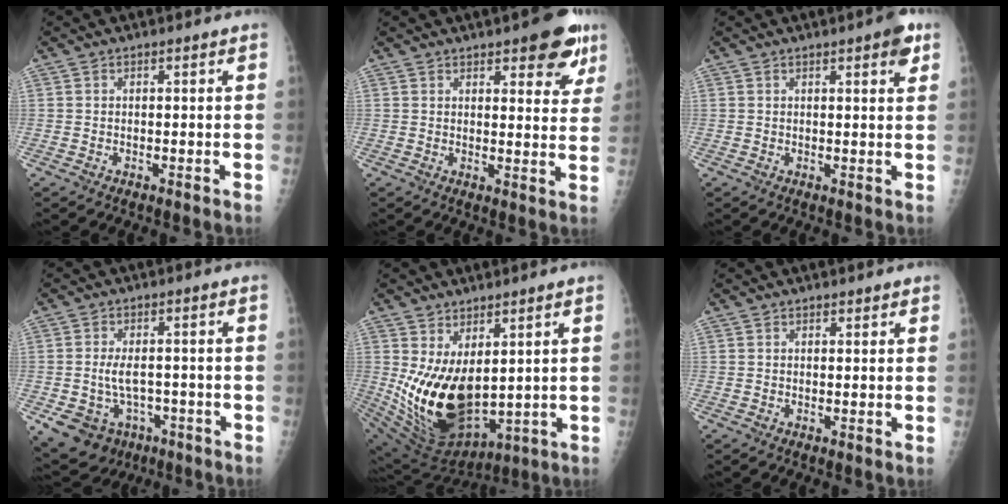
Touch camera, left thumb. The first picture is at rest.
{"total": 9.8, "force": [5.7, 3.6, 7.1], "torque": [-0.052, -0.023, 0.067]}
{"total": 3.8, "force": [2.0, 0.9, 3.1], "torque": [-0.032, -0.006, 0.022]}
{"total": 12.5, "force": [-4.5, 9.4, 6.8], "torque": [-0.130, 0.026, -0.051]}
{"total": 16.6, "force": [2.0, 9.4, 13.5], "torque": [-0.229, -0.044, 0.074]}
{"total": 0.6, "force": [0.5, 0.3, 0.2], "torque": [0.000, -0.004, 0.006]}